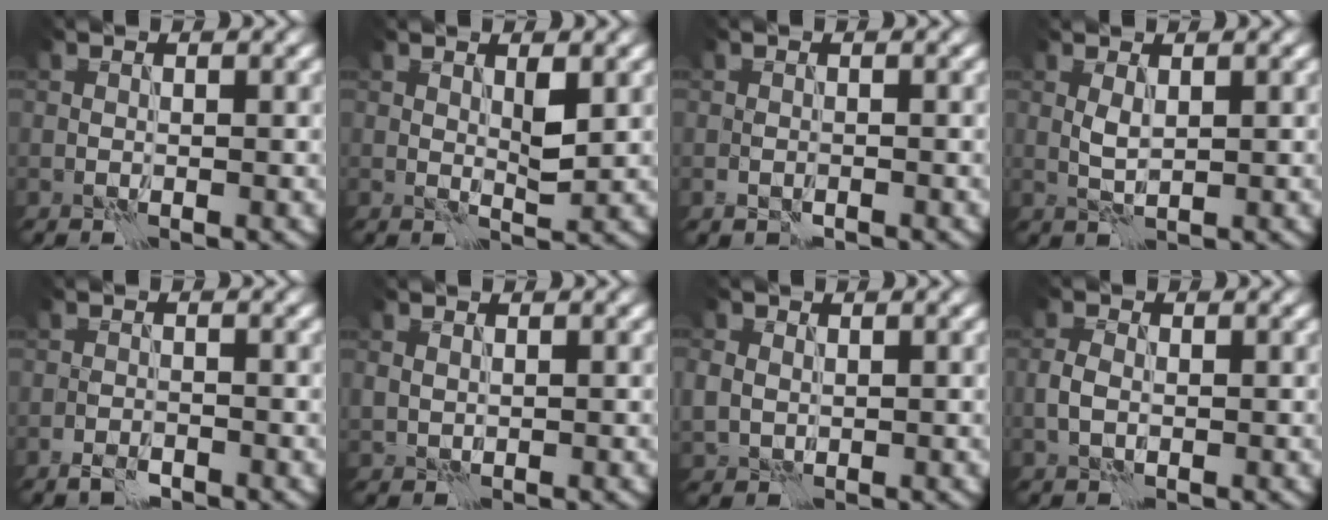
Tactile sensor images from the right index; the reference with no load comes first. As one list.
[{"total": 1.6, "force": [0.6, 0.4, 1.4], "torque": [-0.025, -0.005, 0.012]}, {"total": 1.0, "force": [-0.7, 0.6, 0.4], "torque": [-0.009, 0.000, -0.014]}, {"total": 1.3, "force": [0.4, 0.4, 1.2], "torque": [-0.031, 0.001, 0.011]}, {"total": 1.6, "force": [-1.3, 0.6, 0.8], "torque": [-0.013, 0.002, -0.026]}, {"total": 0.8, "force": [0.3, 0.6, 0.3], "torque": [-0.009, -0.001, 0.011]}, {"total": 2.2, "force": [0.5, 1.9, 1.0], "torque": [-0.026, 0.000, 0.010]}, {"total": 1.5, "force": [0.1, 1.1, 1.1], "torque": [-0.026, 0.002, 0.000]}]